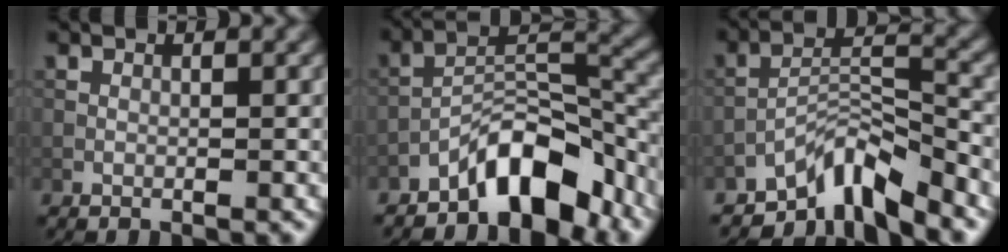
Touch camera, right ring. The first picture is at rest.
{"total": 7.2, "force": [-5.1, 2.6, 4.4], "torque": [-0.057, 0.013, -0.092]}
{"total": 6.4, "force": [-5.2, 1.7, 3.2], "torque": [-0.041, 0.006, -0.097]}